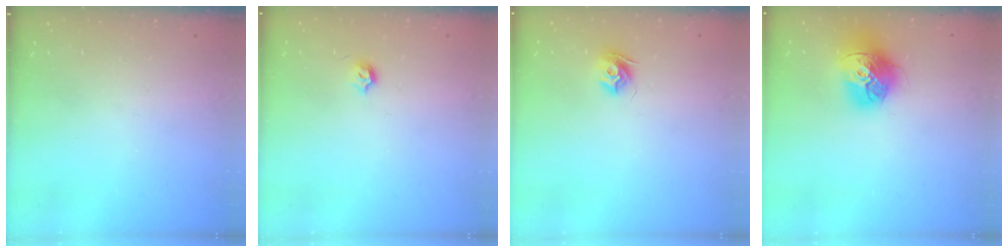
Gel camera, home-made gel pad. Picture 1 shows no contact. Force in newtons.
{"total": 3.9, "press": 3.9, "slide": 0.6}
{"total": 8.1, "press": 8.1, "slide": 0.1}
{"total": 15.9, "press": 15.8, "slide": 1.7}